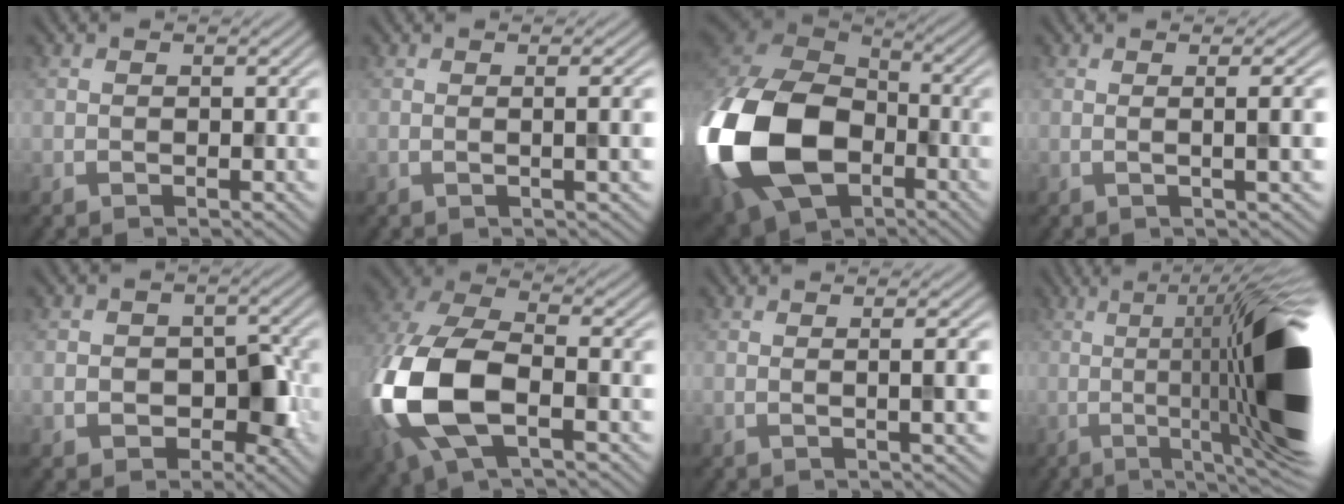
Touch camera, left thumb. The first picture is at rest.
{"total": 2.9, "force": [0.2, 0.6, 2.8], "torque": [-0.037, 0.009, -0.003]}
{"total": 21.4, "force": [-6.0, 14.7, 14.3], "torque": [-0.372, -0.039, -0.119]}
{"total": 4.0, "force": [0.3, 0.8, 3.9], "torque": [-0.051, 0.013, 0.000]}
{"total": 4.8, "force": [-1.3, 3.5, 3.0], "torque": [-0.047, -0.009, -0.019]}
{"total": 14.9, "force": [-3.7, 8.2, 11.8], "torque": [-0.318, -0.024, -0.073]}
{"total": 3.3, "force": [0.2, 0.7, 3.2], "torque": [-0.041, 0.010, -0.002]}
{"total": 19.6, "force": [-1.0, 4.4, 19.1], "torque": [-0.249, 0.020, -0.013]}